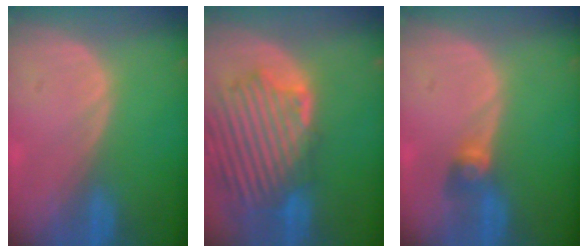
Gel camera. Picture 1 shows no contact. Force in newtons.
{"total": 13.1, "press": 11.5, "slide": 6.4}
{"total": 2.7, "press": 2.6, "slide": 0.5}